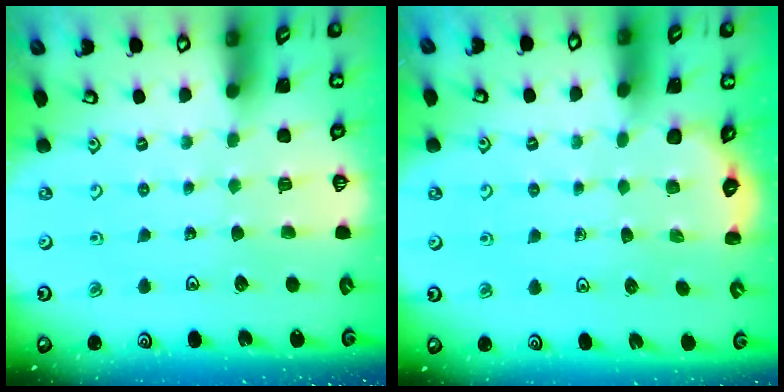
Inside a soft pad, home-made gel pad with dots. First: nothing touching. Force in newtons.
{"total": 2.3, "press": 1.9, "slide": 1.3}